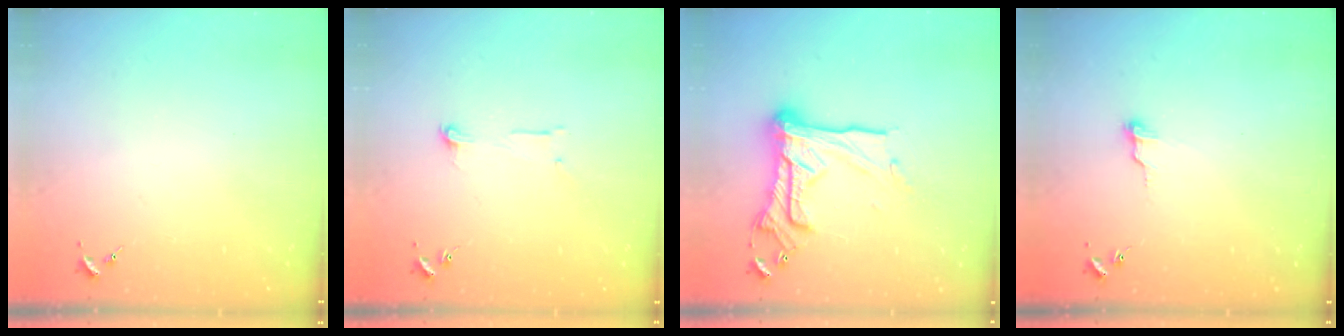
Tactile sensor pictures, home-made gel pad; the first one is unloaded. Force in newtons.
{"total": 4.9, "press": 4.9, "slide": 0.5}
{"total": 20.9, "press": 20.8, "slide": 2.0}
{"total": 8.3, "press": 8.3, "slide": 0.7}